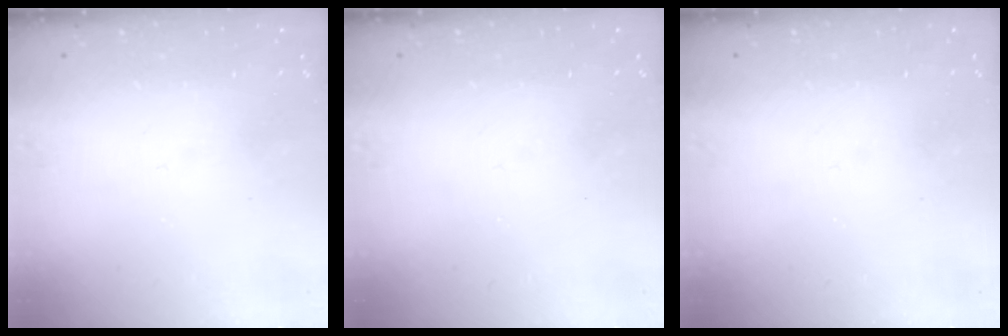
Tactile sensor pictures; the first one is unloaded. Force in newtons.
{"total": 0.0}
{"total": 0.0}